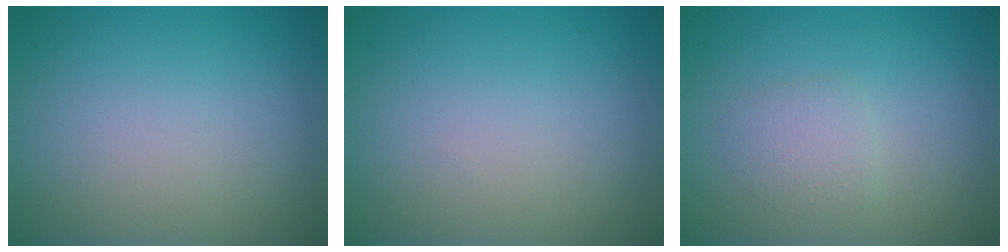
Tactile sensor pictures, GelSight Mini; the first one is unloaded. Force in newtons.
{"total": 0.0}
{"total": 1.6, "press": 1.6, "slide": 0.1}